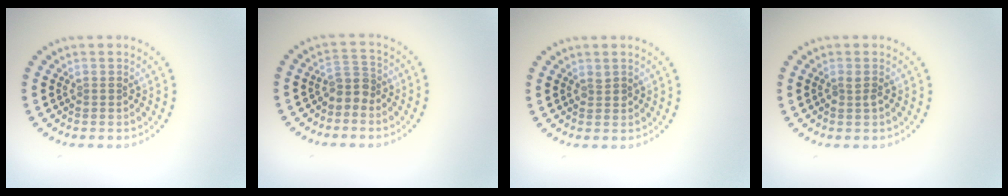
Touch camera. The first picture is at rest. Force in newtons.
{"total": 2.2, "press": 1.7, "slide": 1.4}
{"total": 0.6, "press": 0.6, "slide": 0.2}
{"total": 0.6, "press": 0.6, "slide": 0.2}